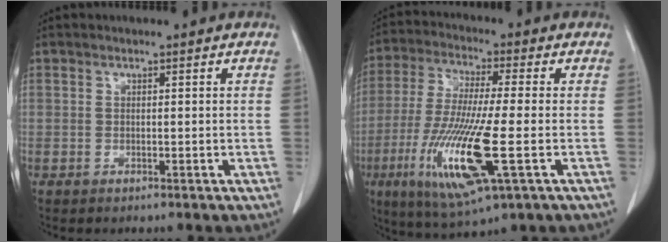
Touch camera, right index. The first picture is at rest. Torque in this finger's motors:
{"motor_torque": [1.92, -0.22, 0.97, 0.21]}